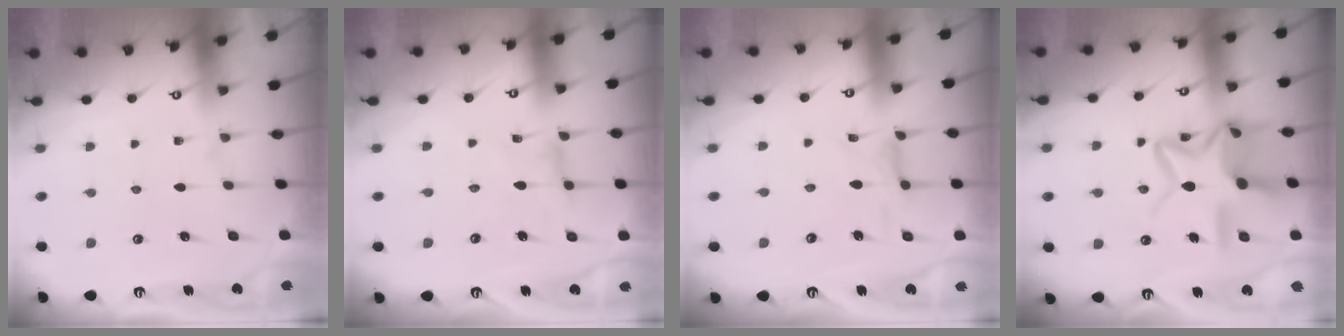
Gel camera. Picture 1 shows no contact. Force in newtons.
{"total": 0.8, "press": 0.8, "slide": 0.2}
{"total": 1.3, "press": 1.2, "slide": 0.4}
{"total": 15.1, "press": 15.0, "slide": 1.3}